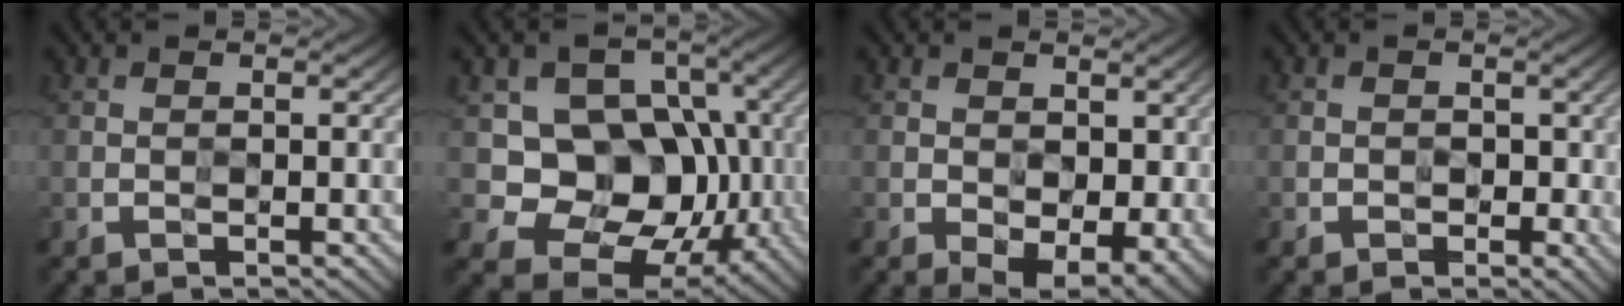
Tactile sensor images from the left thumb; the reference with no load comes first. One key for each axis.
{"total": 12.7, "fx": -0.5, "fy": 10.2, "fz": 7.5, "tx": -0.120, "ty": -0.020, "tz": -0.024}
{"total": 5.1, "fx": -0.6, "fy": 3.4, "fz": 3.8, "tx": -0.068, "ty": -0.023, "tz": -0.004}
{"total": 1.0, "fx": -0.1, "fy": 0.9, "fz": 0.3, "tx": -0.001, "ty": -0.005, "tz": -0.004}